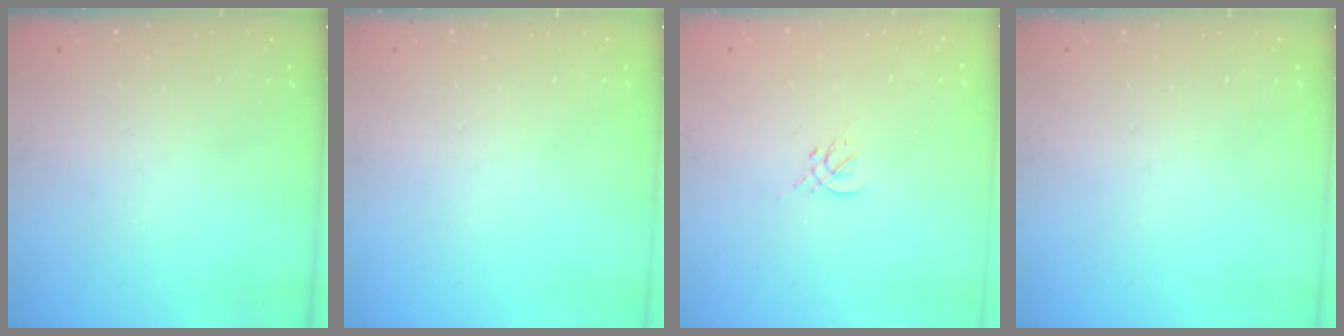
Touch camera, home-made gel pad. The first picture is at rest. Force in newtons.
{"total": 0.0}
{"total": 0.0}
{"total": 0.0}